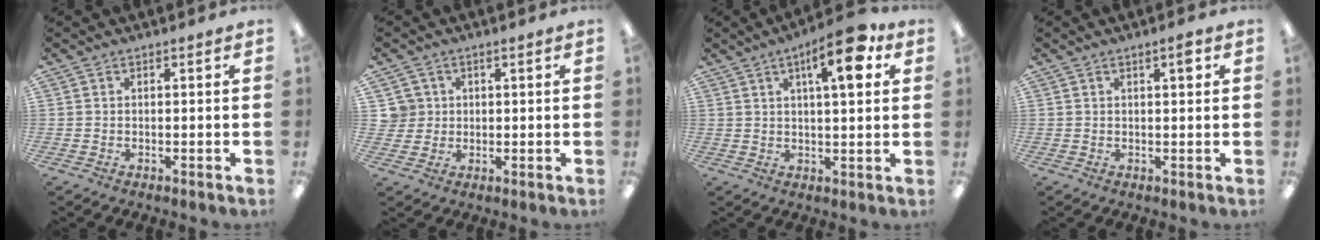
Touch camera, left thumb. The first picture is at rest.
{"total": 4.3, "force": [1.1, 4.1, 0.2], "torque": [-0.011, 0.006, 0.021]}
{"total": 11.3, "force": [5.3, 3.3, 9.5], "torque": [-0.133, -0.015, 0.079]}
{"total": 2.6, "force": [1.3, 0.6, 2.1], "torque": [-0.029, -0.001, 0.017]}